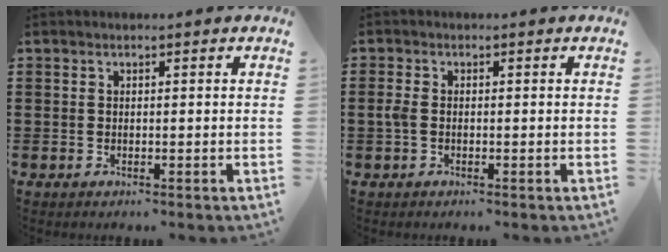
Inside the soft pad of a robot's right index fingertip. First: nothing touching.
{"total": 1.6, "force": [-0.4, 0.9, 1.3], "torque": [-0.041, -0.002, -0.012]}